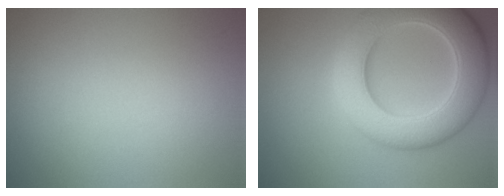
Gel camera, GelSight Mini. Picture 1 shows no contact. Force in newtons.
{"total": 9.2, "press": 9.2, "slide": 0.7}